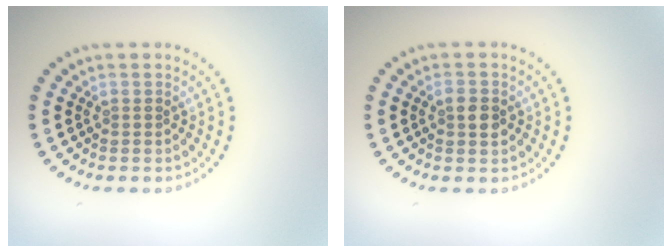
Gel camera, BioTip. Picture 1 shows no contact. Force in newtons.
{"total": 1.7, "press": 1.7, "slide": 0.2}